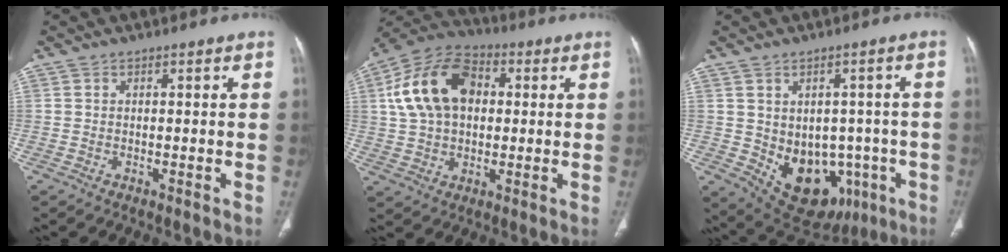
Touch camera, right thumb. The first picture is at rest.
{"total": 16.5, "force": [3.1, 11.2, 11.8], "torque": [-0.201, 0.022, 0.048]}
{"total": 14.9, "force": [-4.4, 10.8, 9.3], "torque": [-0.089, 0.015, -0.034]}